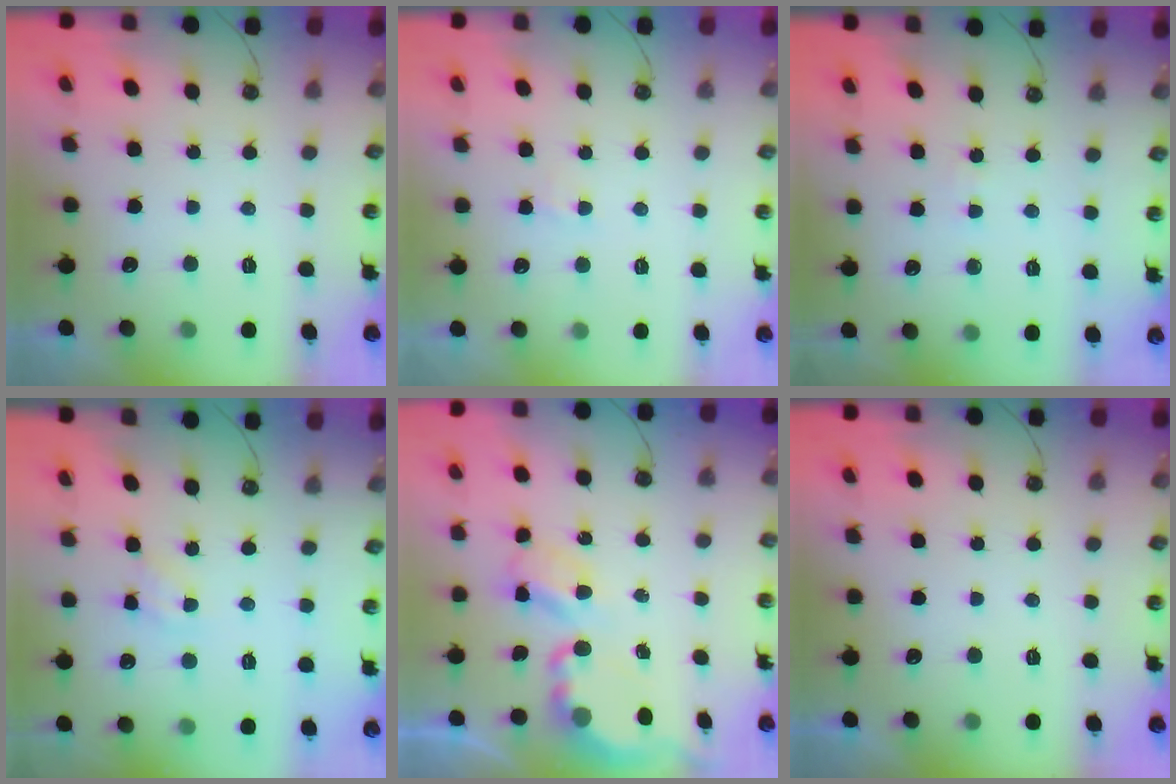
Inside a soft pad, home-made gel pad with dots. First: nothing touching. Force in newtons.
{"total": 2.8, "press": 2.8, "slide": 0.4}
{"total": 2.8, "press": 2.8, "slide": 0.3}
{"total": 3.3, "press": 3.3, "slide": 0.3}
{"total": 5.5, "press": 5.5, "slide": 0.3}
{"total": 0.0}